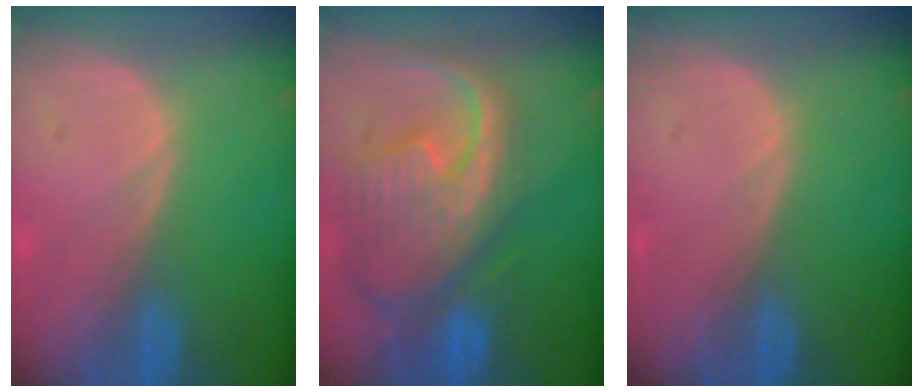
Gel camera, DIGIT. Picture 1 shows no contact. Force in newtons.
{"total": 12.5, "press": 10.6, "slide": 6.5}
{"total": 0.0}